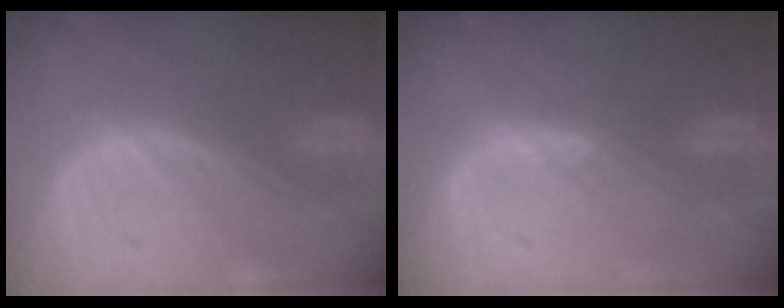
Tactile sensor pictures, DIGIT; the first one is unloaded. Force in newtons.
{"total": 1.4, "press": 1.2, "slide": 0.8}